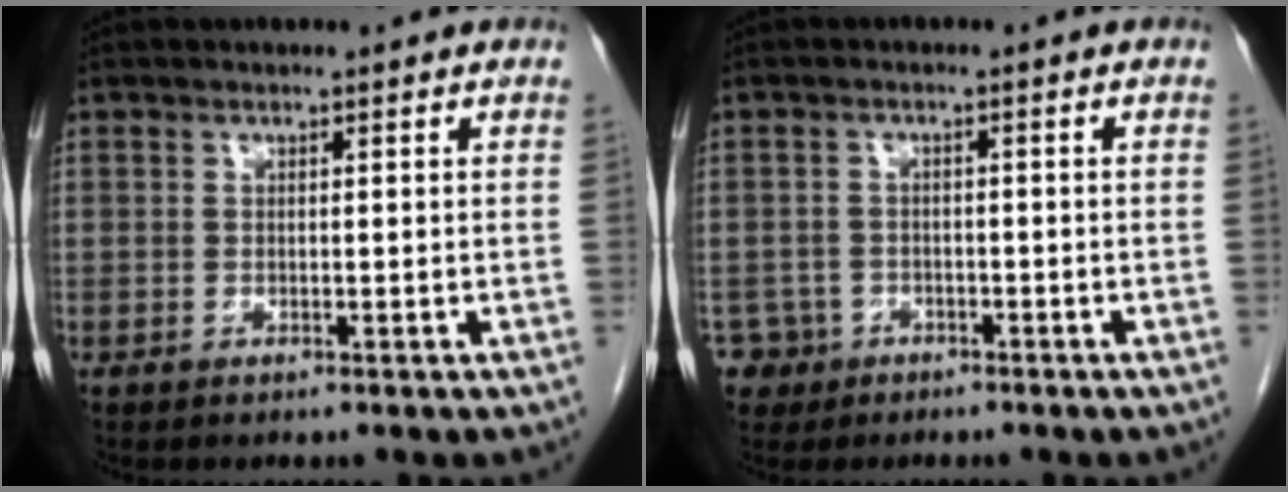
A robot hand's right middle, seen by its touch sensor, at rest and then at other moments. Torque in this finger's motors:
{"motor_torque": [1.04, -1.10, 0.22, -0.05]}